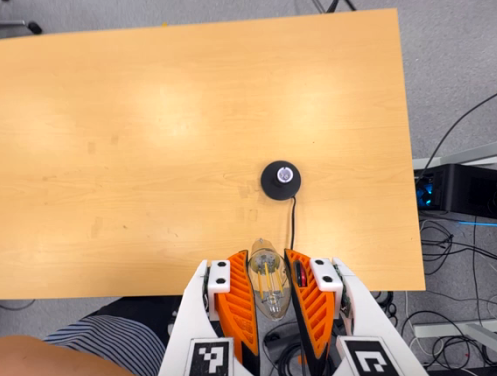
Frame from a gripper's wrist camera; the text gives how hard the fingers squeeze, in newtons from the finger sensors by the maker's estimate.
{"total": 21.8, "left": 23.9, "right": 19.8}